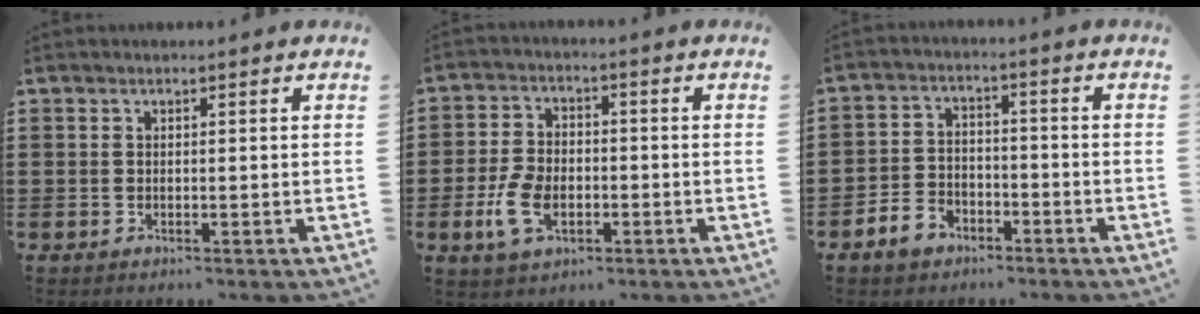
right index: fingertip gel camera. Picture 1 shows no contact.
{"total": 6.8, "force": [-2.2, 4.0, 5.0], "torque": [-0.125, 0.000, -0.048]}
{"total": 4.1, "force": [-3.2, 2.4, 1.1], "torque": [-0.037, 0.009, -0.066]}